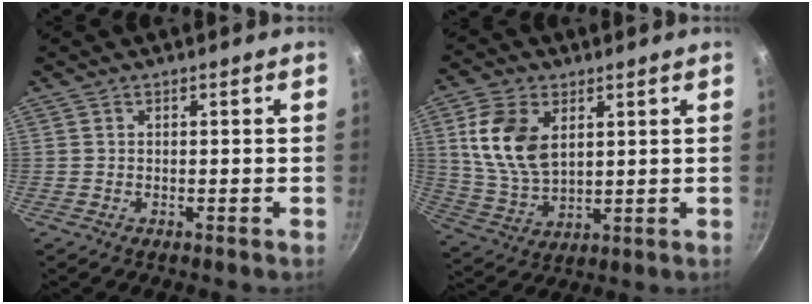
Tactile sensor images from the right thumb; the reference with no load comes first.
{"total": 12.7, "force": [3.7, 8.1, 9.1], "torque": [-0.163, -0.020, 0.081]}